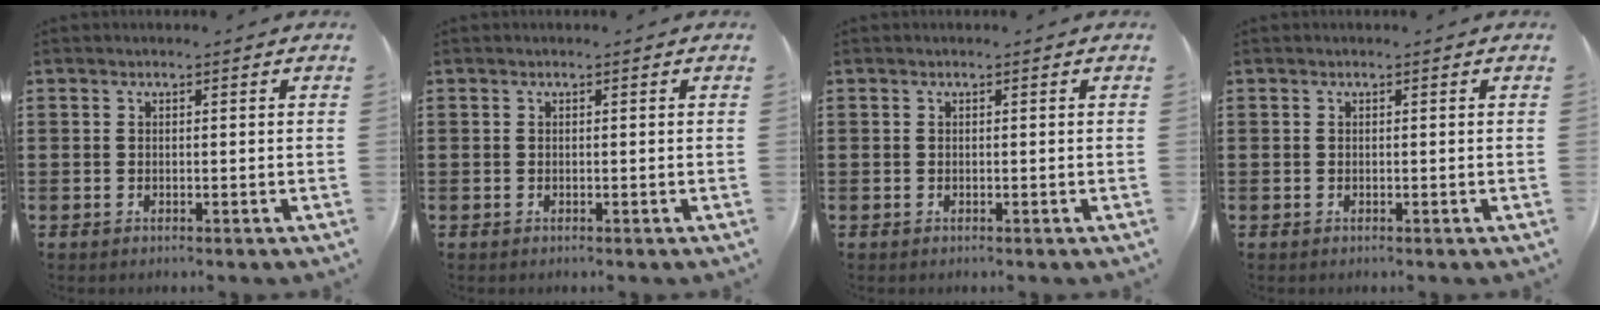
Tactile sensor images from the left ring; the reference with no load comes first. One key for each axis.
{"total": 0.0}
{"total": 0.0}
{"total": 0.0}